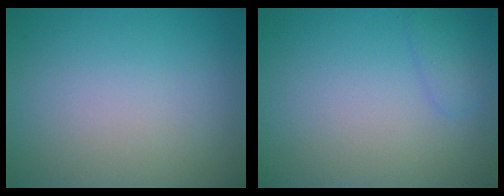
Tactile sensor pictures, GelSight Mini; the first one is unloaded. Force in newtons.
{"total": 1.3, "press": 1.3, "slide": 0.1}